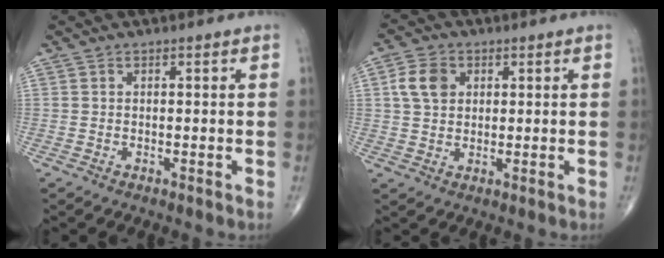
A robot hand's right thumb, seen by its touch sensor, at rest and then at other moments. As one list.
[{"total": 6.0, "force": [1.6, 4.5, 3.6], "torque": [-0.058, 0.001, 0.028]}]